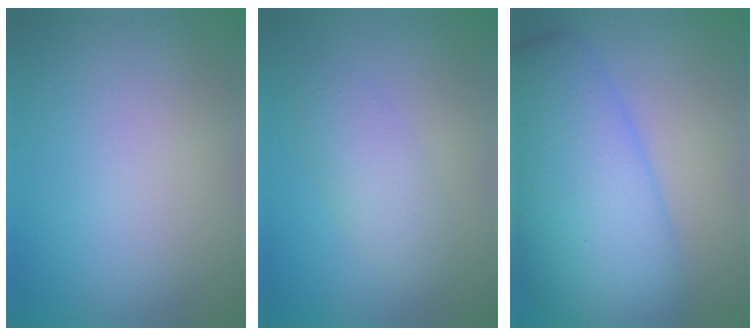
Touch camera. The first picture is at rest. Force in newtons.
{"total": 2.7, "press": 2.7, "slide": 0.0}
{"total": 12.3, "press": 12.3, "slide": 0.2}